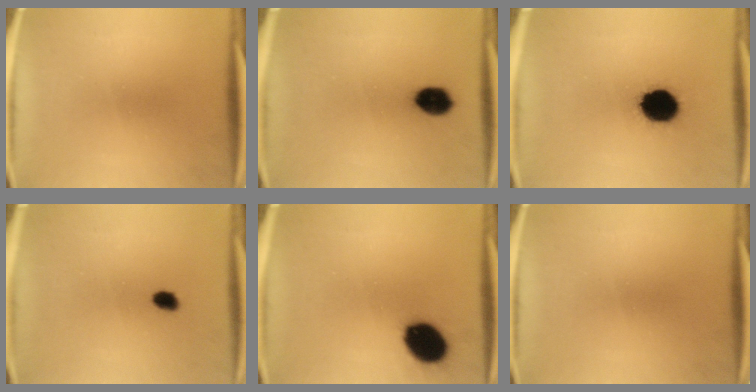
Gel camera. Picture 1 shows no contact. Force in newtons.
{"total": 6.1}
{"total": 12.8}
{"total": 1.8}
{"total": 11.9}
{"total": 0.0}